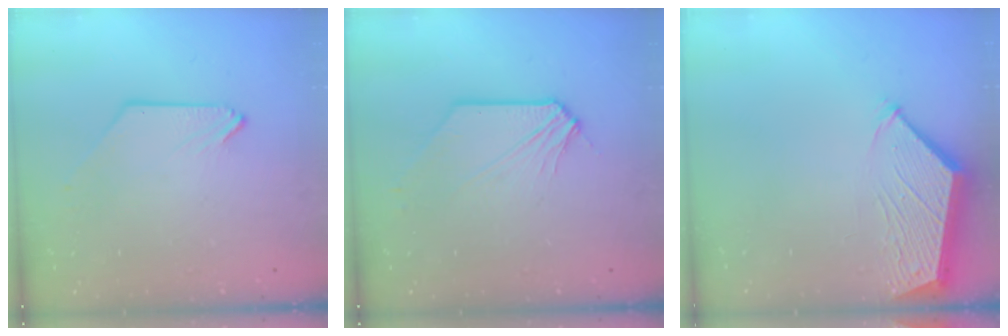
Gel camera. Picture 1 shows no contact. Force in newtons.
{"total": 3.3, "press": 3.3, "slide": 0.5}
{"total": 3.5, "press": 3.5, "slide": 0.5}